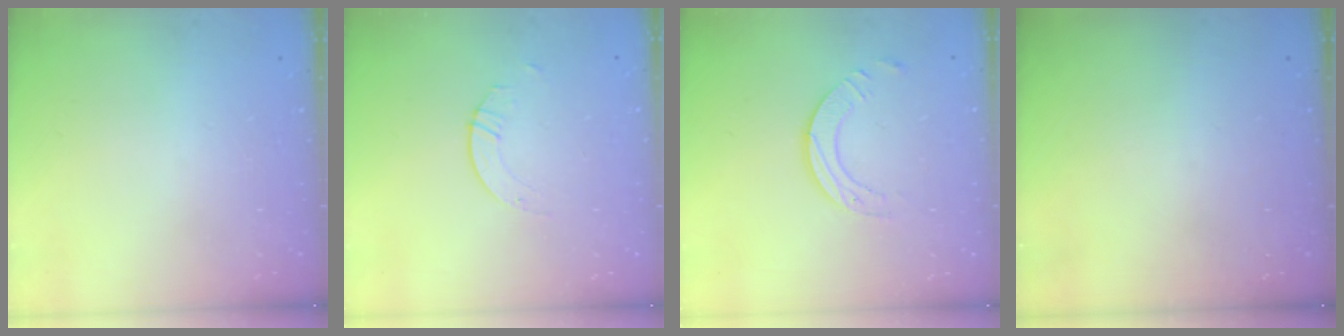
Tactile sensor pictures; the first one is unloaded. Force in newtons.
{"total": 2.1, "press": 2.1, "slide": 0.1}
{"total": 6.9, "press": 6.9, "slide": 0.7}
{"total": 0.0}